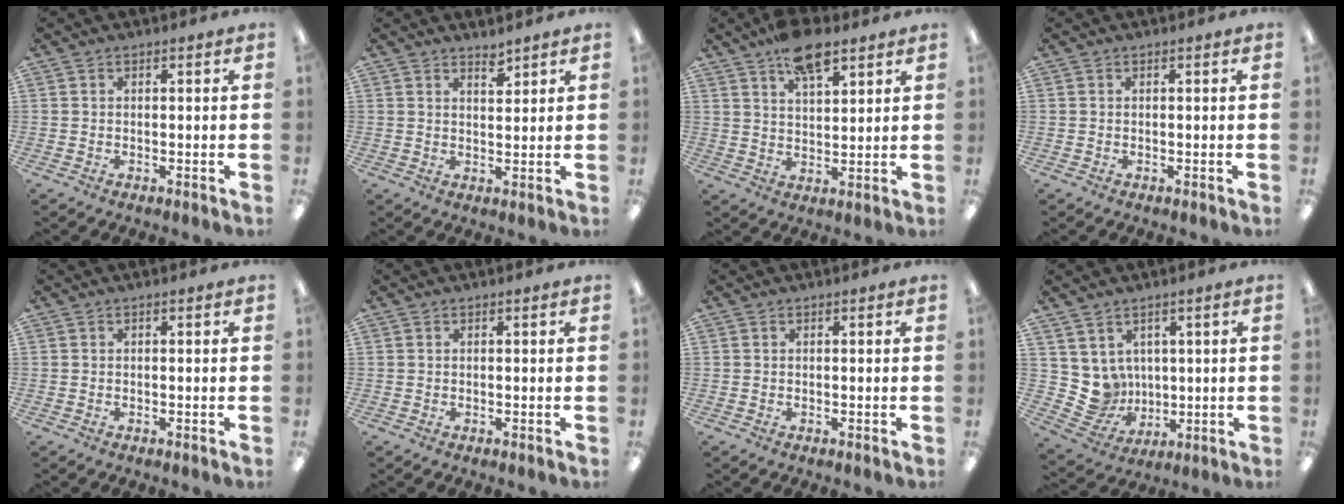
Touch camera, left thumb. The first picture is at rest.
{"total": 2.9, "force": [2.7, 0.7, 0.8], "torque": [-0.004, -0.020, 0.047]}
{"total": 9.7, "force": [6.8, 4.0, 5.6], "torque": [-0.094, -0.028, 0.120]}
{"total": 0.0}
{"total": 0.0}
{"total": 0.0}
{"total": 0.0}
{"total": 7.3, "force": [2.8, 6.7, 0.7], "torque": [-0.043, -0.025, 0.063]}